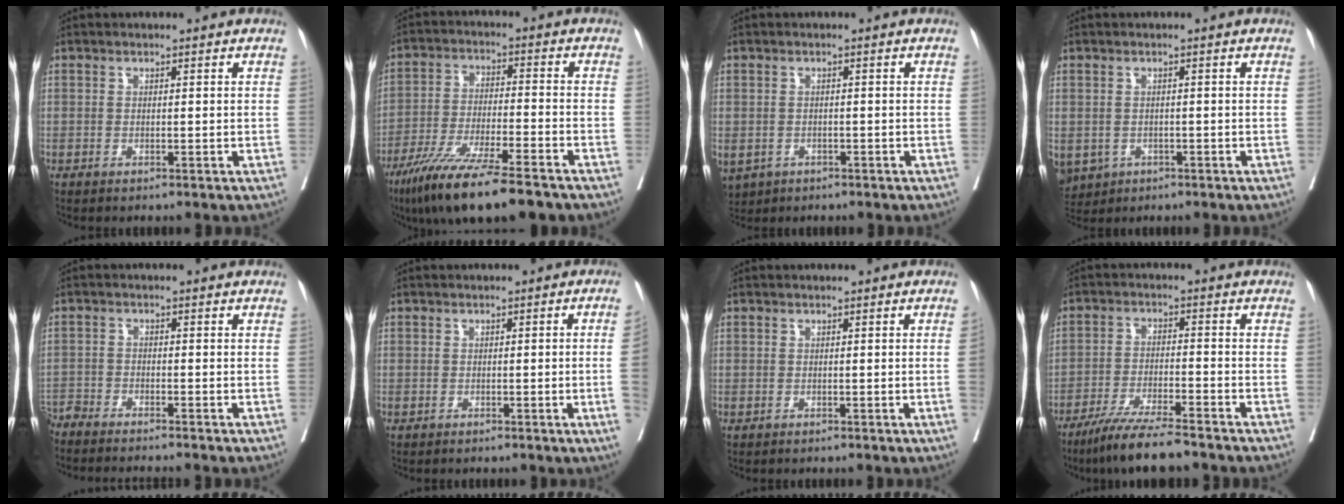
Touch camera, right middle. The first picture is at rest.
{"total": 15.3, "force": [-11.3, 1.4, 10.2], "torque": [-0.181, -0.046, -0.194]}
{"total": 8.0, "force": [-3.7, 6.4, 3.1], "torque": [-0.092, -0.004, -0.050]}
{"total": 6.9, "force": [-2.8, 5.9, 2.4], "torque": [-0.066, -0.003, -0.036]}
{"total": 8.4, "force": [-8.0, -0.3, 2.7], "torque": [-0.027, -0.013, -0.133]}
{"total": 3.6, "force": [-0.5, -0.8, 3.5], "torque": [-0.045, 0.005, -0.004]}
{"total": 0.9, "force": [0.0, -0.3, 0.9], "torque": [-0.014, 0.003, 0.000]}
{"total": 8.6, "force": [-7.1, 0.1, 4.9], "torque": [-0.082, -0.026, -0.126]}